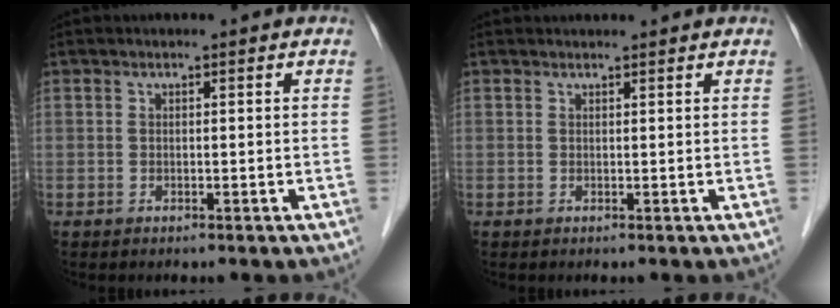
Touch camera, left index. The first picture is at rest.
{"total": 2.5, "force": [2.5, 0.3, 0.3], "torque": [-0.008, 0.022, 0.032]}